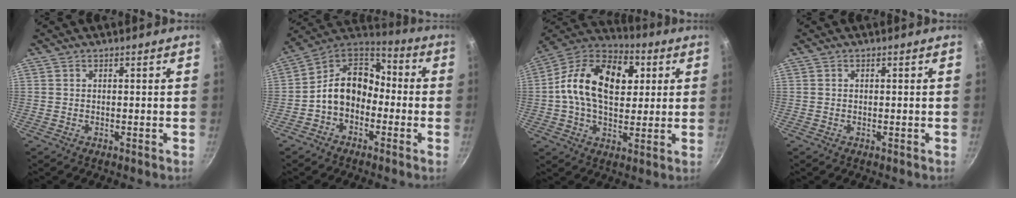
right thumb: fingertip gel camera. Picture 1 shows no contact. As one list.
[{"total": 12.6, "force": [-2.8, 9.6, 7.6], "torque": [-0.090, 0.055, -0.074]}, {"total": 20.3, "force": [3.8, 13.2, 15.0], "torque": [-0.226, 0.015, 0.042]}, {"total": 0.0}]